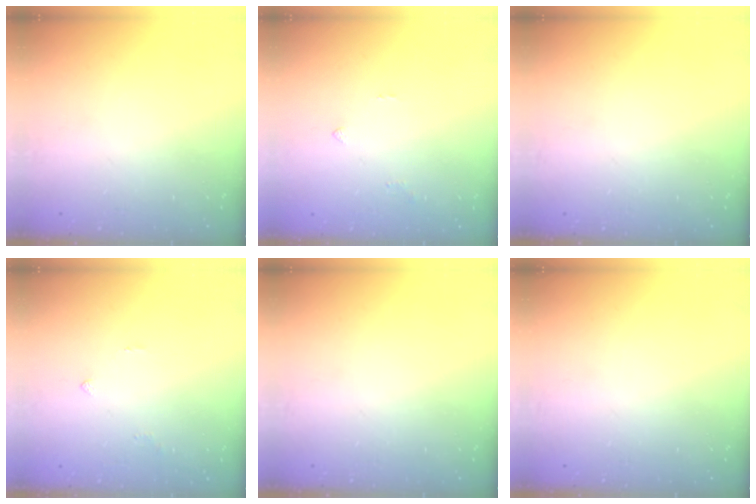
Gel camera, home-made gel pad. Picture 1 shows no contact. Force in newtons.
{"total": 1.6, "press": 1.5, "slide": 0.6}
{"total": 0.0}
{"total": 1.4, "press": 1.3, "slide": 0.5}
{"total": 0.0}
{"total": 0.0}